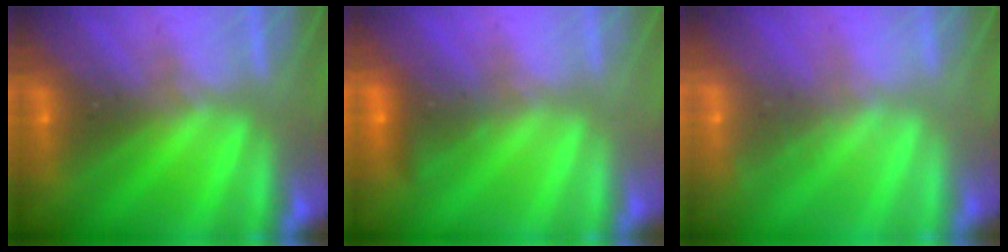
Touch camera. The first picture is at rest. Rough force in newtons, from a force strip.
{"total": 2.4}
{"total": 1.5}